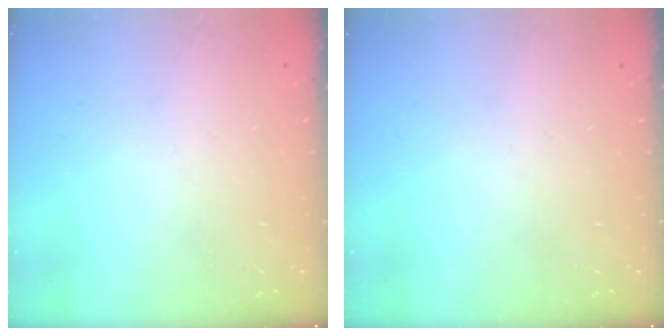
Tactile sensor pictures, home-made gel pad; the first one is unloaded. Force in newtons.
{"total": 0.0}